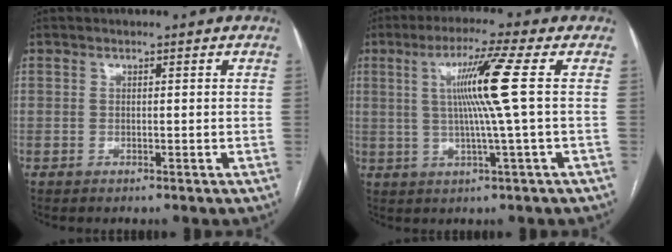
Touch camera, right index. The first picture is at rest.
{"total": 8.9, "force": [1.5, -2.1, 8.6], "torque": [-0.153, 0.004, 0.034]}